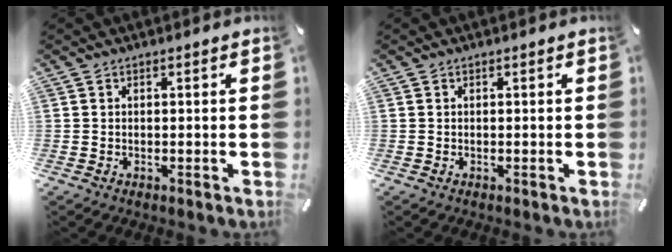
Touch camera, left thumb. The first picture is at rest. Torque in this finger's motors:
{"motor_torque": [0.00, 0.00, -0.01, 0.01, 0.00]}